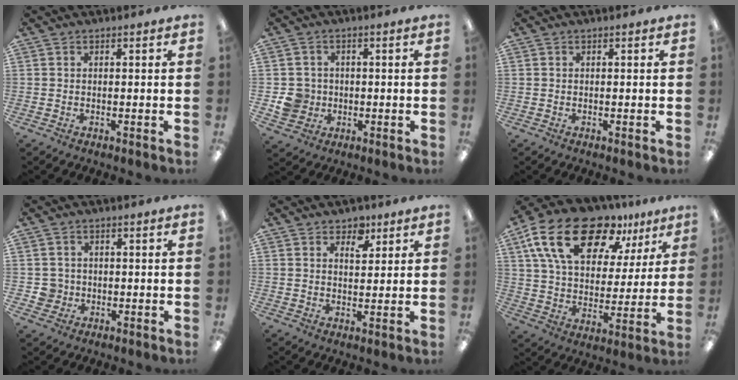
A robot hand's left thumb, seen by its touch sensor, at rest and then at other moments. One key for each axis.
{"total": 6.2, "fx": -0.6, "fy": 5.9, "fz": 1.5, "tx": -0.026, "ty": 0.013, "tz": -0.008}
{"total": 0.0}
{"total": 4.0, "fx": 0.0, "fy": 4.0, "fz": 0.5, "tx": -0.006, "ty": 0.007, "tz": 0.001}
{"total": 5.1, "fx": 3.5, "fy": 3.0, "fz": 2.2, "tx": -0.013, "ty": -0.019, "tz": 0.056}
{"total": 22.1, "fx": 13.3, "fy": 11.5, "fz": 13.3, "tx": -0.230, "ty": -0.063, "tz": 0.235}